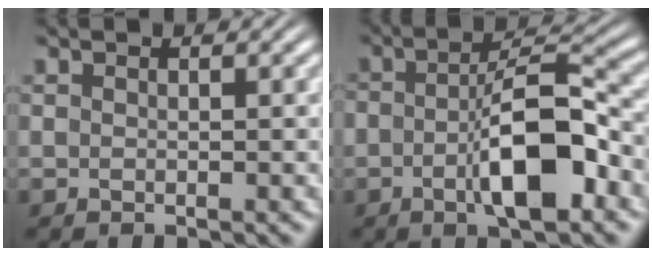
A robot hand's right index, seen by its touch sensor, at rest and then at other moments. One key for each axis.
{"total": 6.8, "fx": -1.9, "fy": 2.3, "fz": 6.2, "tx": -0.100, "ty": -0.006, "tz": -0.031}